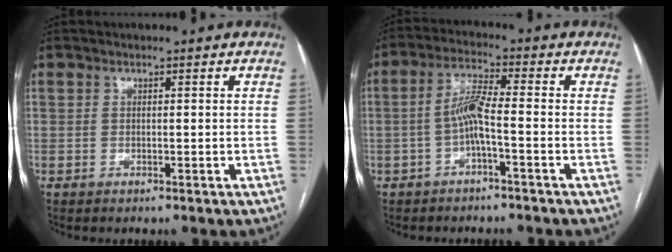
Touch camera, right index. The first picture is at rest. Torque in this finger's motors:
{"motor_torque": [1.00, -0.18, 0.45, 0.13]}